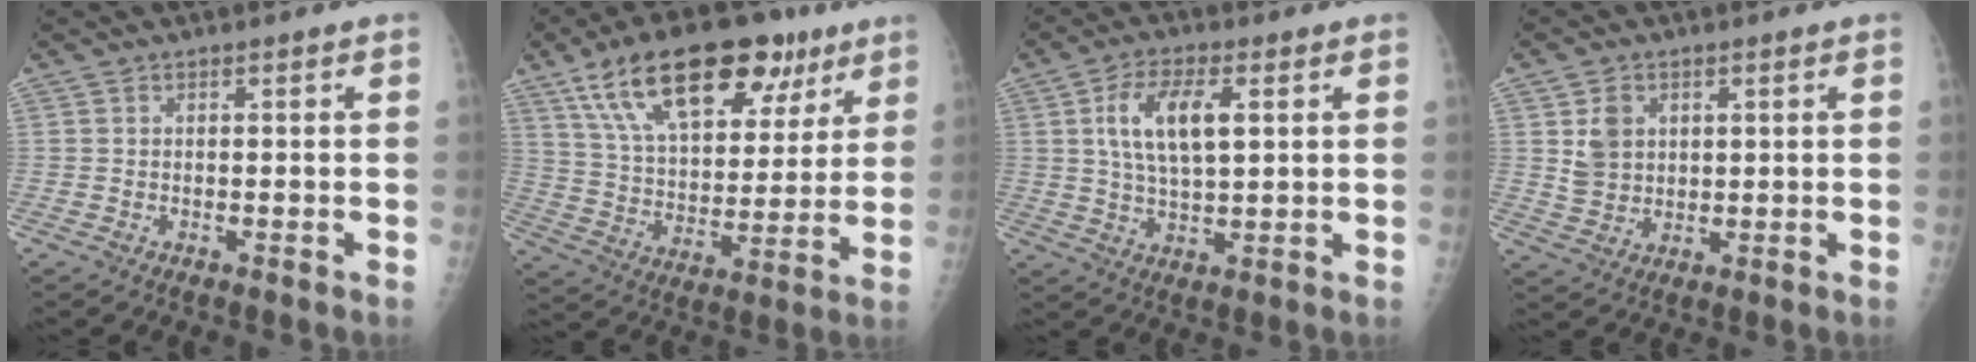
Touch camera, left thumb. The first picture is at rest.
{"total": 24.4, "force": [13.9, 12.0, 16.2], "torque": [-0.230, -0.016, 0.235]}
{"total": 10.0, "force": [2.7, 4.4, 8.6], "torque": [-0.158, -0.004, 0.051]}
{"total": 5.7, "force": [1.9, 4.6, 2.8], "torque": [-0.031, -0.012, 0.043]}